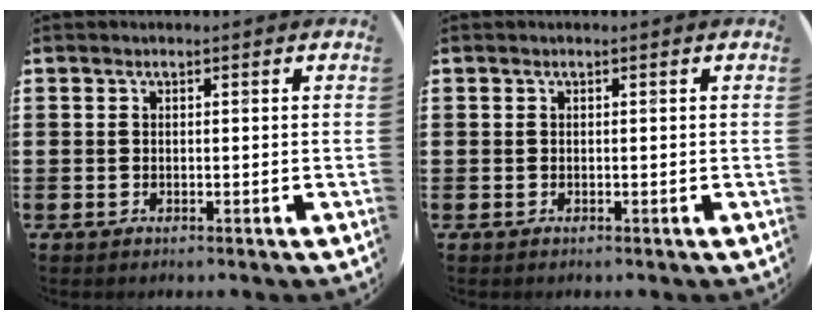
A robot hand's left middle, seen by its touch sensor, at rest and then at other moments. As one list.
[{"total": 0.0}]